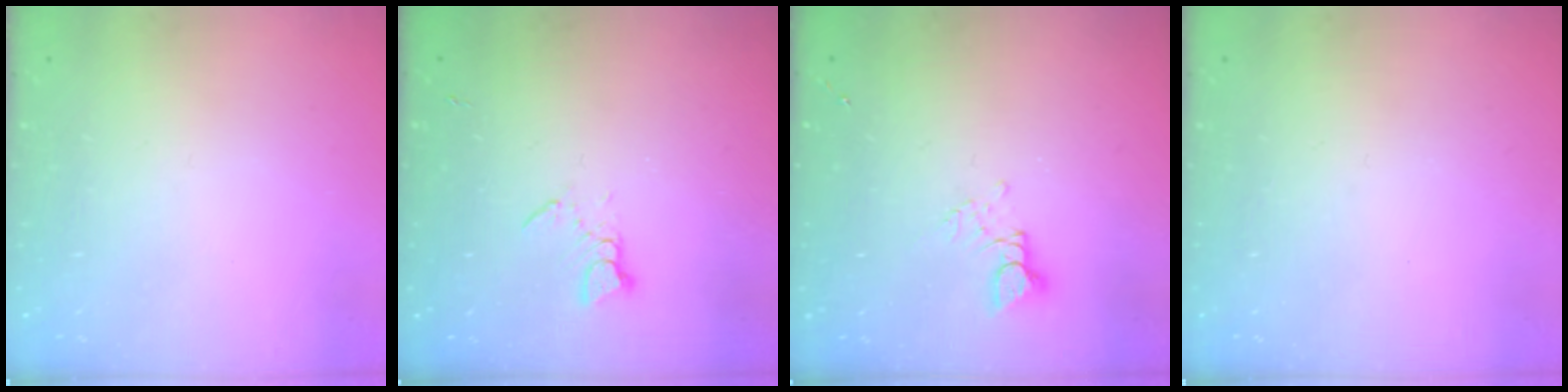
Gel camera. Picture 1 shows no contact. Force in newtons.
{"total": 3.8, "press": 3.8, "slide": 0.5}
{"total": 2.9, "press": 2.9, "slide": 0.4}
{"total": 0.0}